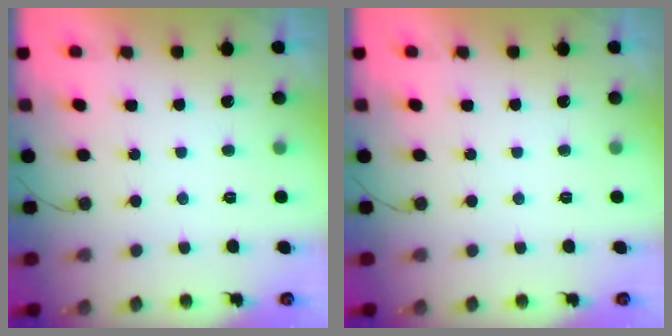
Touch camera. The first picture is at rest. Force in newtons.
{"total": 0.0}